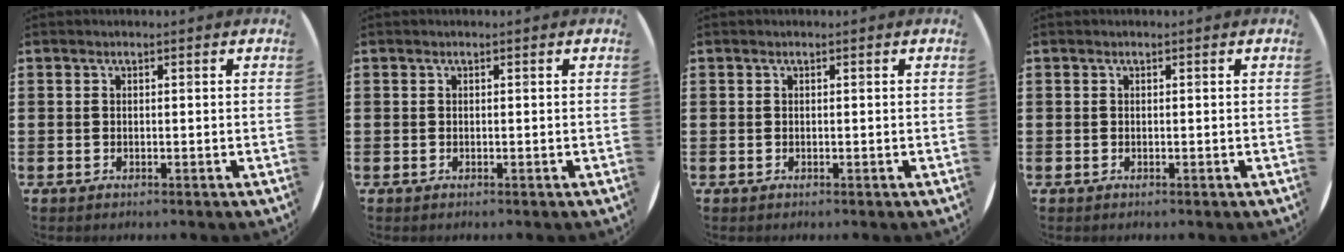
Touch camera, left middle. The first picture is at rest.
{"total": 0.0}
{"total": 0.0}
{"total": 0.0}